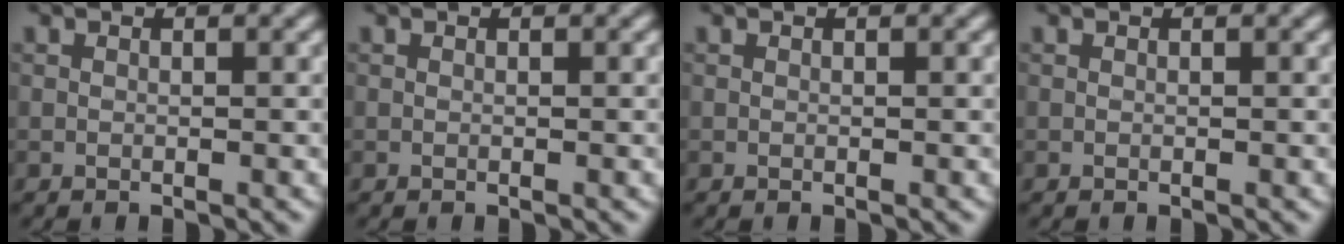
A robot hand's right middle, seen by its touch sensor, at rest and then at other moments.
{"total": 0.0}
{"total": 0.0}
{"total": 0.0}